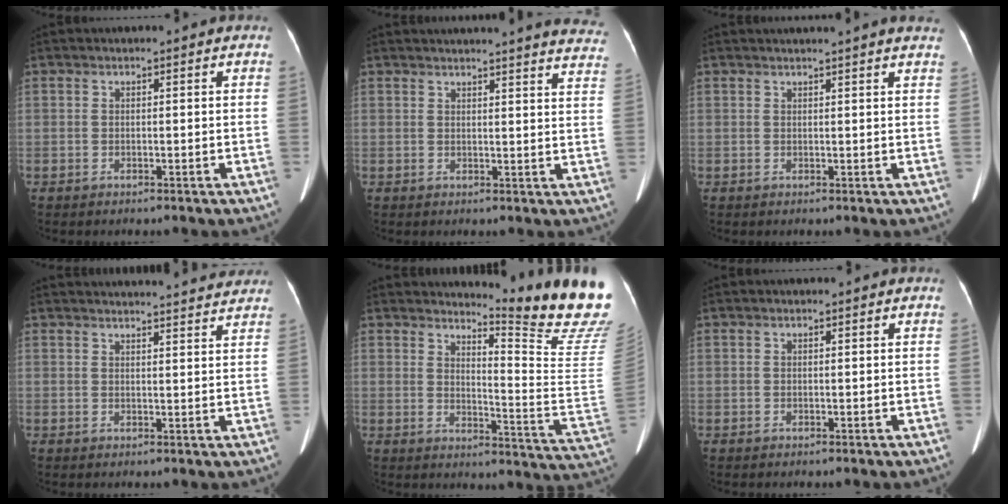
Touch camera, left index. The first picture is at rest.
{"total": 19.4, "force": [18.5, 1.4, 5.8], "torque": [-0.063, -0.059, 0.191]}
{"total": 10.2, "force": [9.4, 0.1, 3.9], "torque": [-0.052, 0.011, 0.096]}
{"total": 17.6, "force": [17.0, 1.7, 4.5], "torque": [-0.054, 0.008, 0.203]}
{"total": 16.3, "force": [14.8, -1.7, 6.5], "torque": [-0.094, -0.130, 0.173]}
{"total": 0.0}